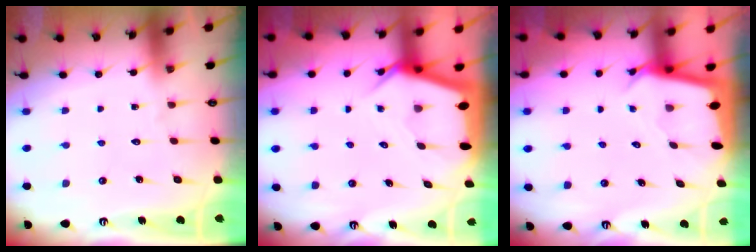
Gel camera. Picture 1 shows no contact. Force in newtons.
{"total": 4.7, "press": 4.6, "slide": 0.3}
{"total": 2.6, "press": 2.6, "slide": 0.2}